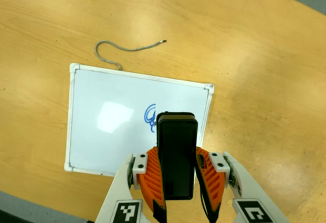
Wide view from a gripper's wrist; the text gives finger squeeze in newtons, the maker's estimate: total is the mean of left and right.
{"total": 7.0, "left": 5.6, "right": 8.5}